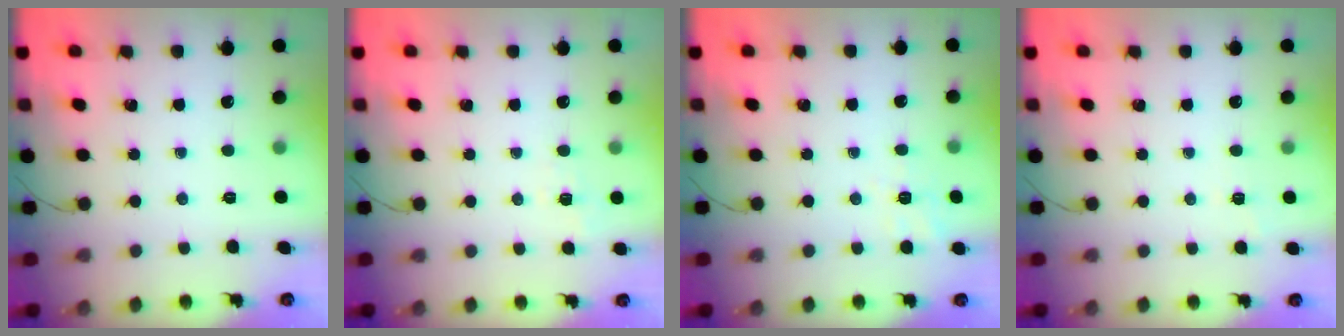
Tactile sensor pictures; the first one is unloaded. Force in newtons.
{"total": 2.6, "press": 2.1, "slide": 1.6}
{"total": 2.2, "press": 0.2, "slide": 2.2}
{"total": 1.9, "press": 1.3, "slide": 1.4}